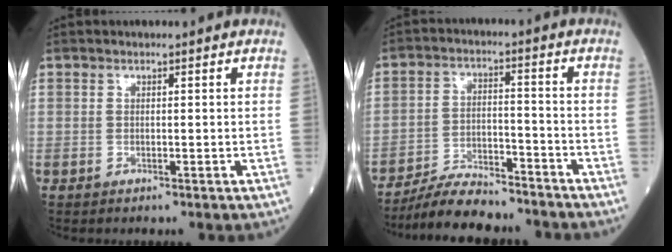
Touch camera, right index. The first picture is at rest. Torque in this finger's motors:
{"motor_torque": [0.29, -0.40, 0.06, 0.01]}